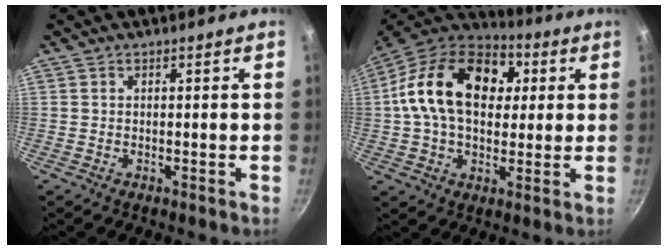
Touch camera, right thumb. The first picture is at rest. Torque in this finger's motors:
{"motor_torque": [-0.86, 1.71, 1.01, -0.54, 0.52]}